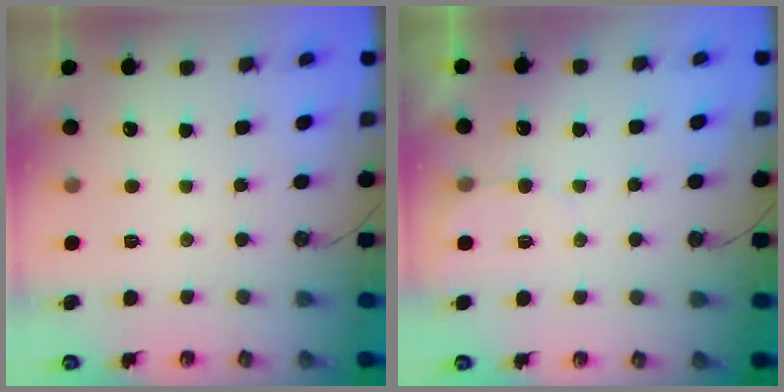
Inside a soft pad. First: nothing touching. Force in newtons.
{"total": 2.8, "press": 2.8, "slide": 0.2}